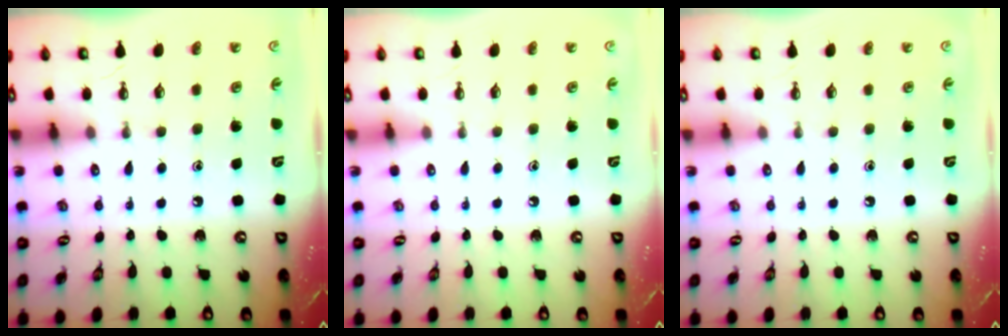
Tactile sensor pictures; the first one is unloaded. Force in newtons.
{"total": 0.0}
{"total": 0.0}